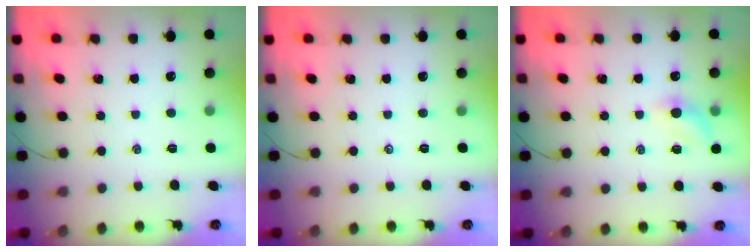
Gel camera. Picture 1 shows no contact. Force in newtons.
{"total": 0.0}
{"total": 5.0, "press": 4.8, "slide": 1.3}